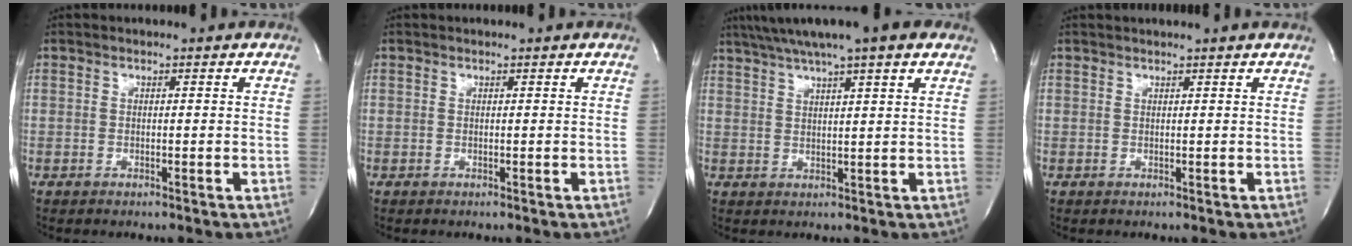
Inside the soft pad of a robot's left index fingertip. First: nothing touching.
{"total": 0.0}
{"total": 12.1, "force": [9.0, 0.7, 8.0], "torque": [-0.139, 0.039, 0.125]}
{"total": 2.2, "force": [1.8, -0.9, 0.8], "torque": [-0.011, 0.009, 0.029]}